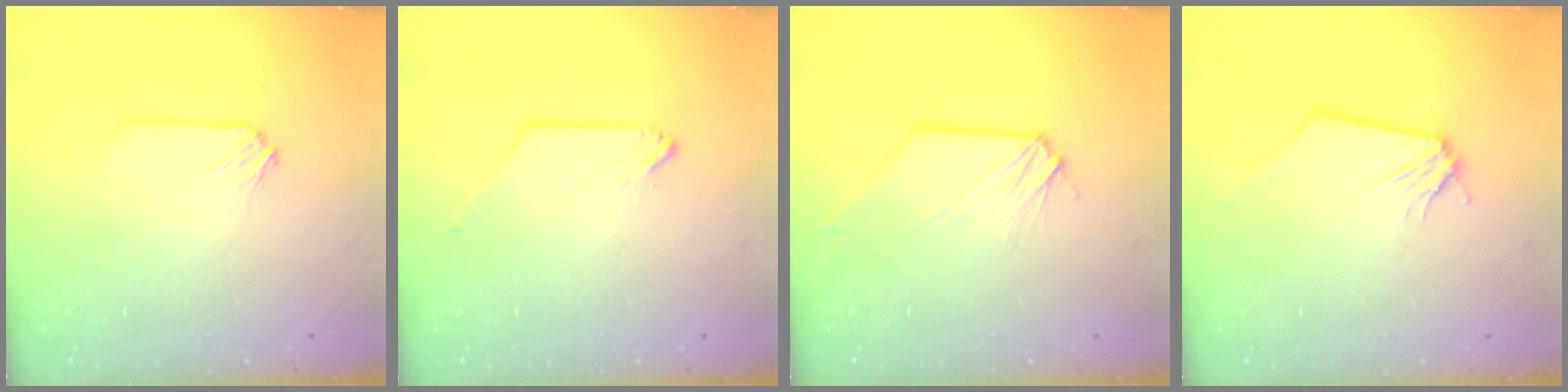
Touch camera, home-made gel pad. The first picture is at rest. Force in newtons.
{"total": 0.0}
{"total": 1.0, "press": 1.0, "slide": 0.1}
{"total": 0.0}